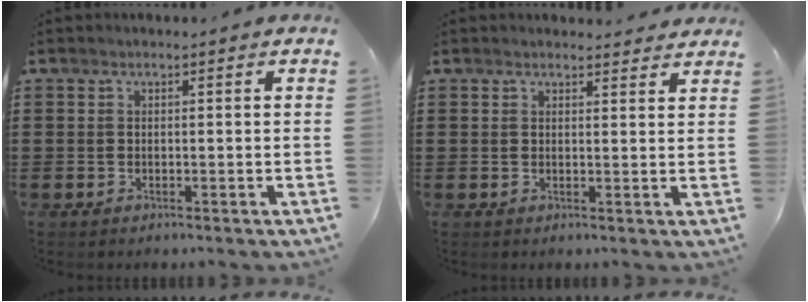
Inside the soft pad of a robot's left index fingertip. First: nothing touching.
{"total": 1.9, "force": [1.9, 0.4, 0.2], "torque": [0.000, -0.004, 0.035]}